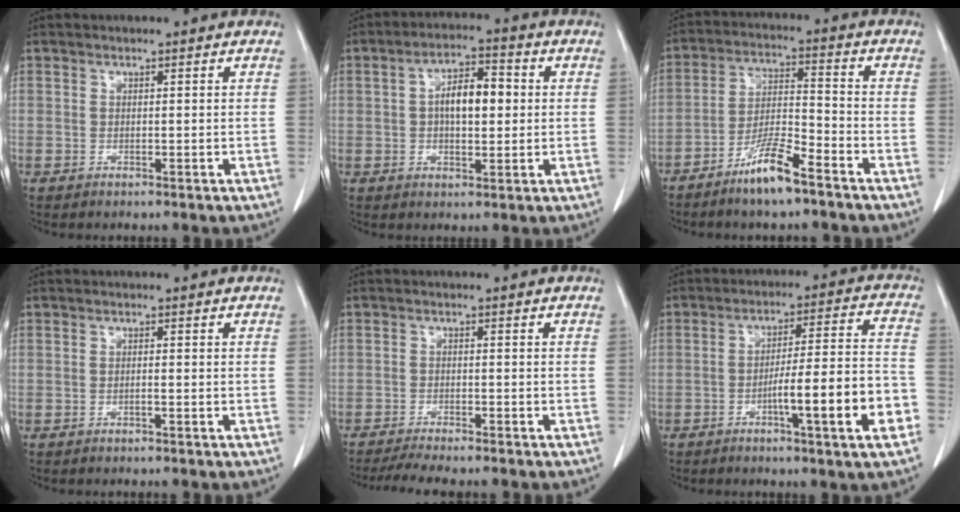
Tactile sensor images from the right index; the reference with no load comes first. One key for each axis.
{"total": 7.5, "fx": 0.6, "fy": 3.1, "fz": 6.8, "tx": -0.122, "ty": 0.016, "tz": 0.008}
{"total": 8.6, "fx": -6.1, "fy": 1.0, "fz": 6.0, "tx": -0.120, "ty": -0.010, "tz": -0.116}
{"total": 0.6, "fx": -0.3, "fy": 0.0, "fz": 0.5, "tx": -0.009, "ty": 0.001, "tz": -0.004}
{"total": 7.1, "fx": -6.2, "fy": 0.6, "fz": 3.4, "tx": -0.047, "ty": -0.010, "tz": -0.095}
{"total": 13.1, "fx": -4.8, "fy": 0.2, "fz": 12.2, "tx": -0.181, "ty": 0.007, "tz": -0.072}